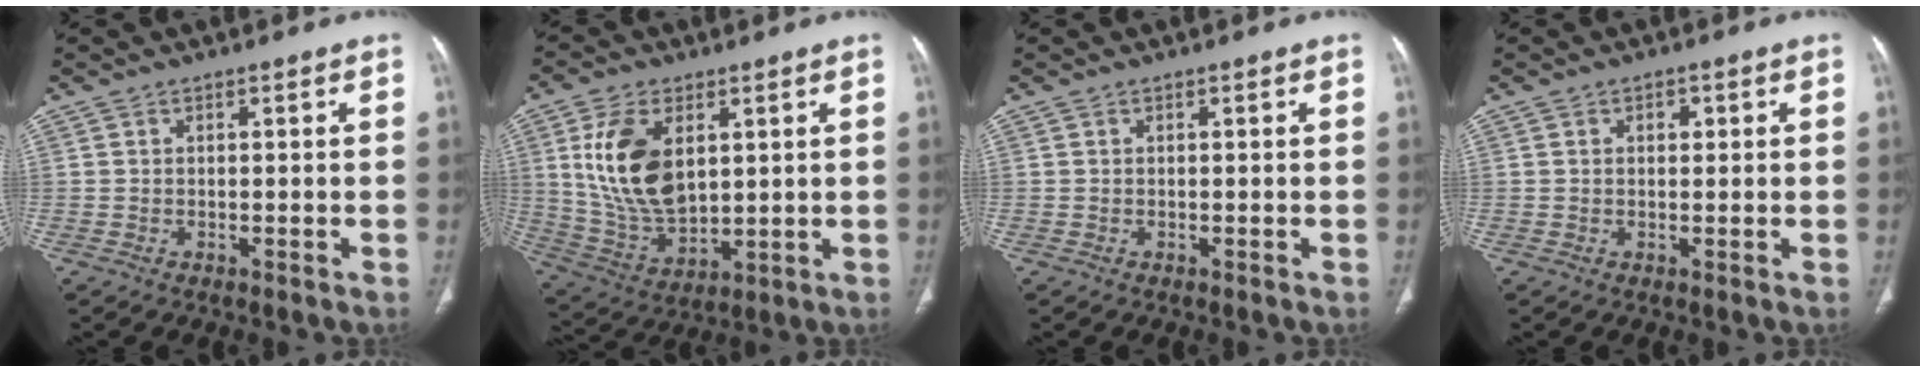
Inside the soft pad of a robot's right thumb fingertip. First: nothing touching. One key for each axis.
{"total": 15.6, "fx": 4.1, "fy": 9.1, "fz": 12.0, "tx": -0.221, "ty": -0.019, "tz": 0.093}
{"total": 0.0}
{"total": 1.7, "fx": 0.6, "fy": 1.2, "fz": 1.1, "tx": -0.012, "ty": 0.001, "tz": 0.007}